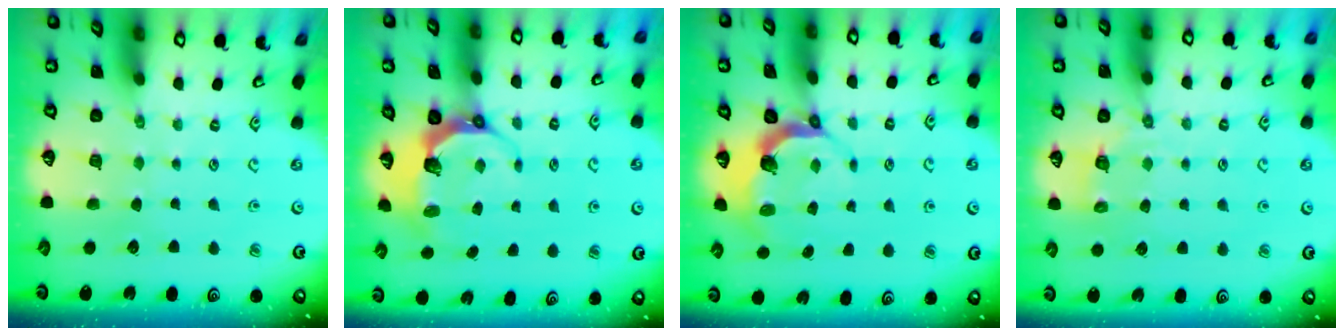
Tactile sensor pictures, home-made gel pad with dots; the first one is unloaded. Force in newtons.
{"total": 7.3, "press": 6.5, "slide": 3.4}
{"total": 4.3, "press": 2.9, "slide": 3.2}
{"total": 3.6, "press": 3.1, "slide": 1.9}